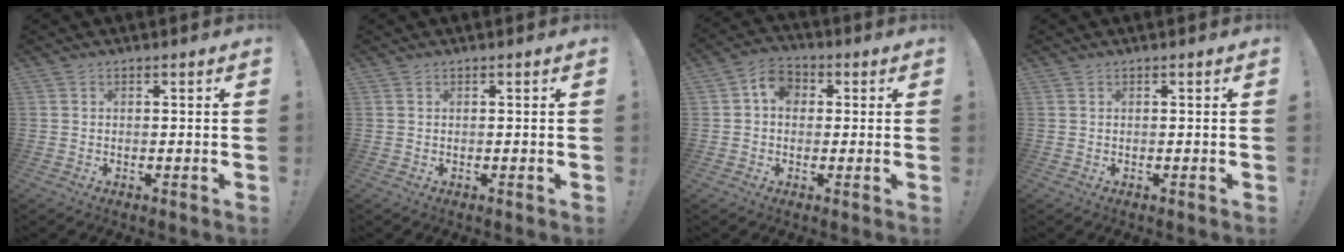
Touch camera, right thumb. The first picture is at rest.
{"total": 0.0}
{"total": 7.0, "force": [1.4, 5.6, 3.9], "torque": [-0.057, 0.006, 0.027]}
{"total": 0.0}